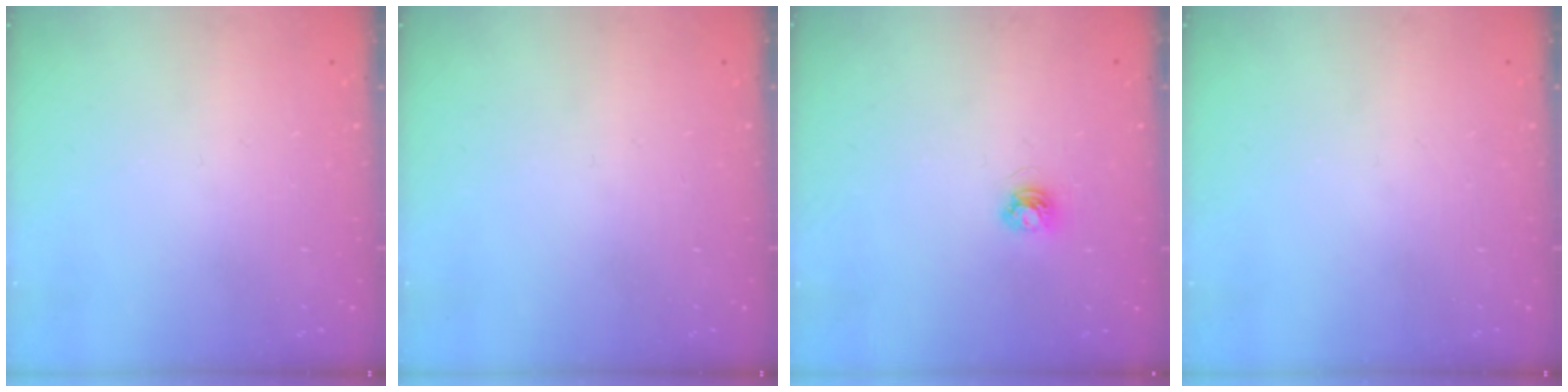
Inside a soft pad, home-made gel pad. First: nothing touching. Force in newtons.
{"total": 0.0}
{"total": 3.9, "press": 3.9, "slide": 0.4}
{"total": 0.0}